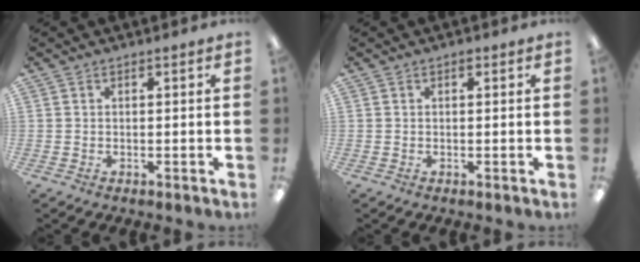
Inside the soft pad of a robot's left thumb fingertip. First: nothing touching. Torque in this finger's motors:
{"motor_torque": [0.23, -0.11, 0.04, 0.12, -0.02]}